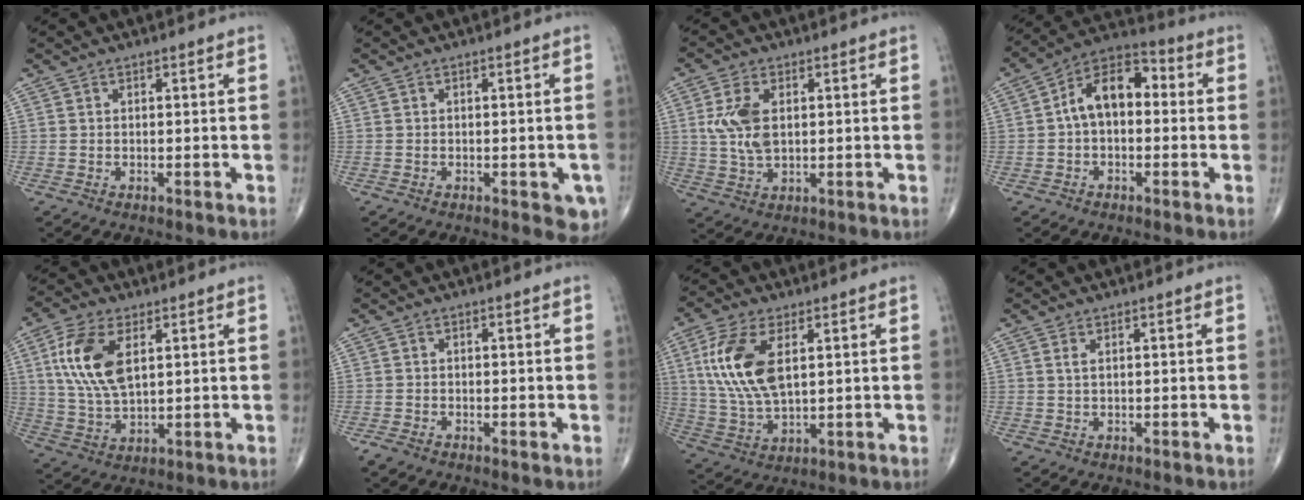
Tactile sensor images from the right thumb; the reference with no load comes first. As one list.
[{"total": 4.5, "force": [-1.7, 1.9, 3.6], "torque": [-0.022, -0.001, -0.019]}, {"total": 7.9, "force": [1.4, 4.5, 6.4], "torque": [-0.134, -0.004, 0.031]}, {"total": 11.2, "force": [0.6, 6.9, 8.8], "torque": [-0.130, 0.040, -0.005]}, {"total": 12.7, "force": [3.9, 6.5, 10.2], "torque": [-0.209, -0.008, 0.080]}, {"total": 1.8, "force": [-1.0, 1.0, 1.1], "torque": [-0.021, -0.002, -0.021]}, {"total": 13.7, "force": [3.8, 6.7, 11.4], "torque": [-0.242, -0.009, 0.082]}, {"total": 1.2, "force": [0.5, 0.4, 1.0], "torque": [-0.024, 0.005, 0.013]}]